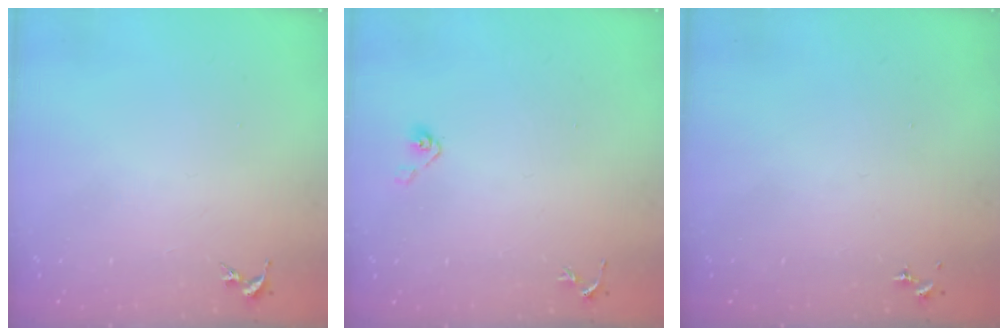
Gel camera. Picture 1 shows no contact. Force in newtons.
{"total": 3.9, "press": 3.4, "slide": 1.9}
{"total": 0.0}